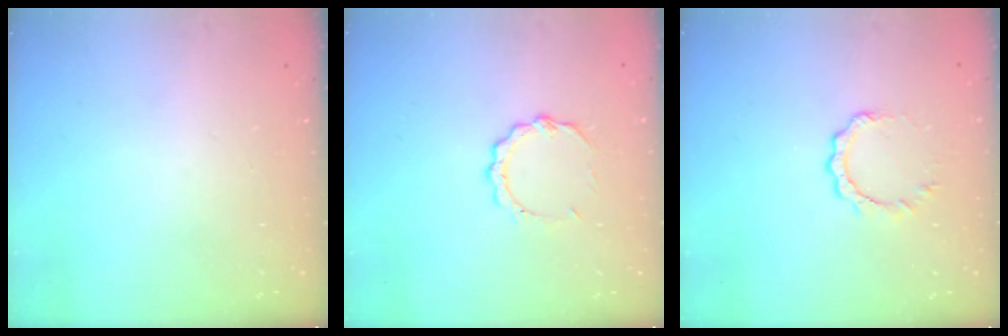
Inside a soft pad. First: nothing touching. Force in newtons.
{"total": 7.1, "press": 7.1, "slide": 0.6}
{"total": 4.0, "press": 4.0, "slide": 0.5}